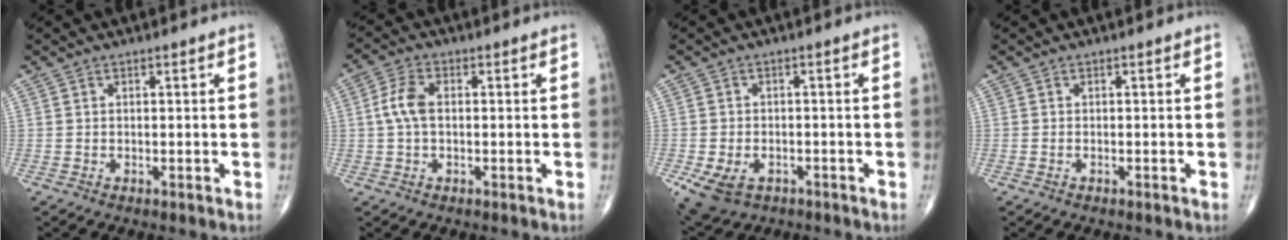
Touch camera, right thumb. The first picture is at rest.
{"total": 5.1, "force": [0.2, 2.9, 4.2], "torque": [-0.098, 0.013, -0.001]}
{"total": 7.6, "force": [-3.4, 5.2, 4.4], "torque": [-0.085, 0.008, -0.048]}
{"total": 0.0}